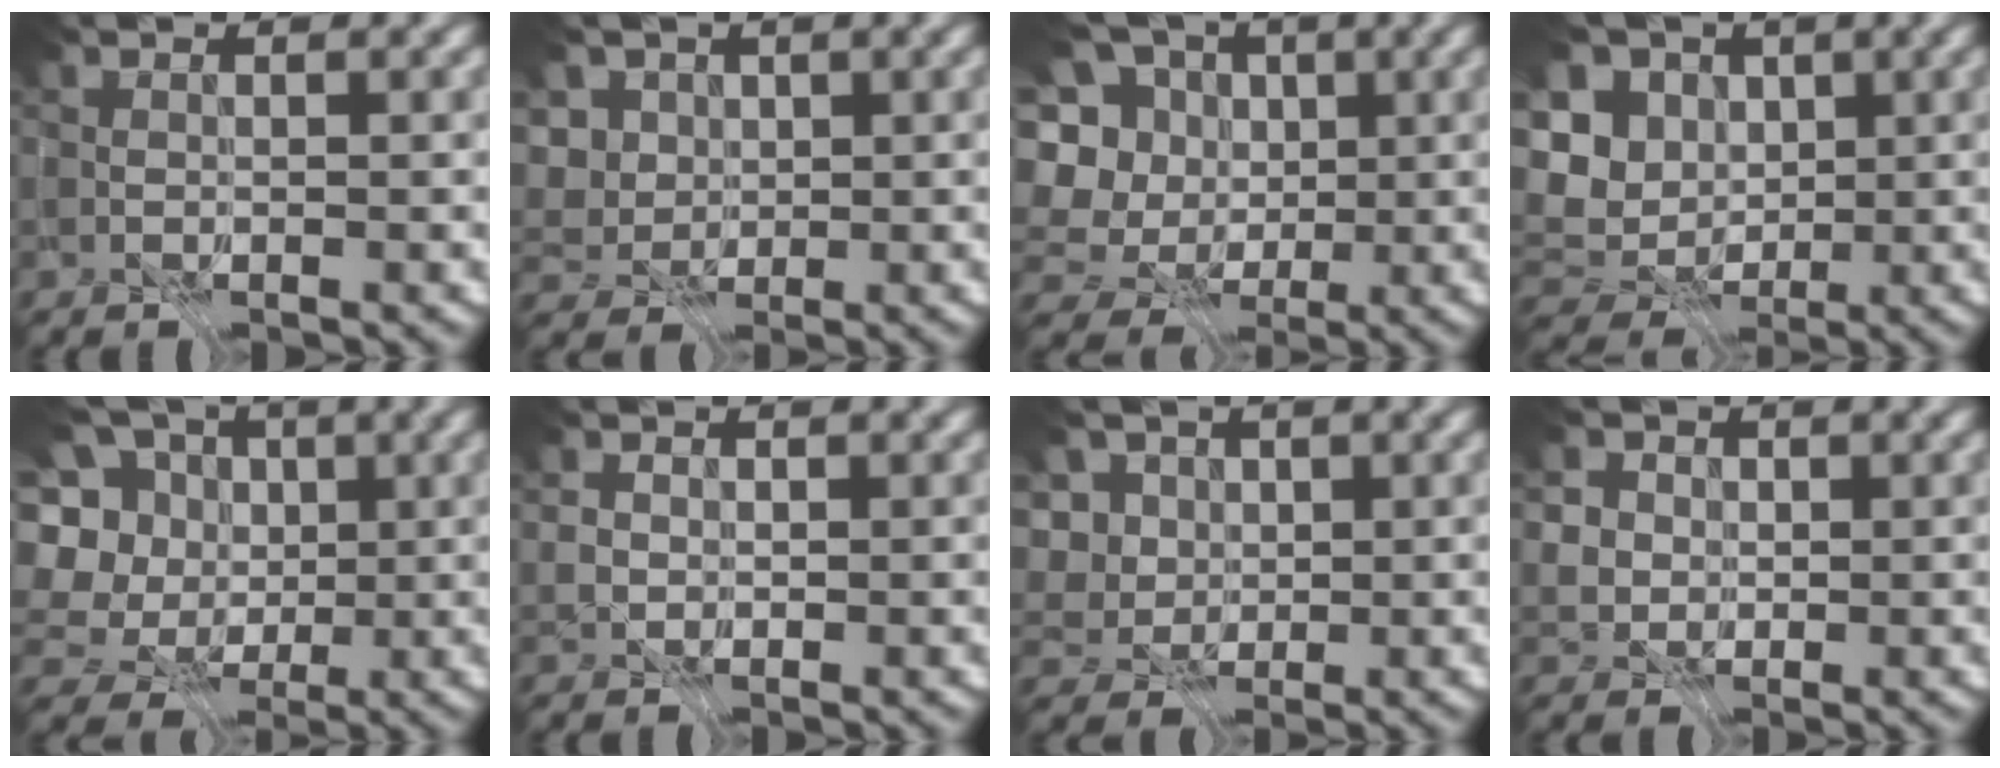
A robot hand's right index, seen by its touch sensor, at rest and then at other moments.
{"total": 3.7, "force": [0.9, 2.8, 2.3], "torque": [-0.049, 0.005, -0.004]}
{"total": 7.8, "force": [-2.4, 6.4, 3.7], "torque": [-0.099, 0.001, -0.038]}
{"total": 7.7, "force": [-0.4, 6.2, 4.6], "torque": [-0.085, -0.009, -0.004]}
{"total": 7.1, "force": [-1.1, 6.1, 3.6], "torque": [-0.094, 0.002, -0.020]}
{"total": 1.4, "force": [0.8, 1.1, 0.4], "torque": [0.001, 0.001, 0.008]}
{"total": 4.3, "force": [1.1, 3.3, 2.6], "torque": [-0.051, 0.007, -0.007]}
{"total": 5.5, "force": [3.0, 3.9, 2.3], "torque": [-0.033, 0.001, 0.035]}